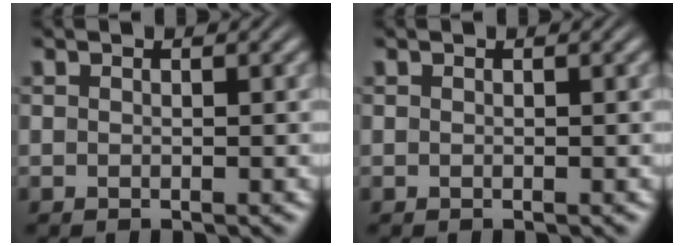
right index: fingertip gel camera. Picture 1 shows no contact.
{"total": 0.0}